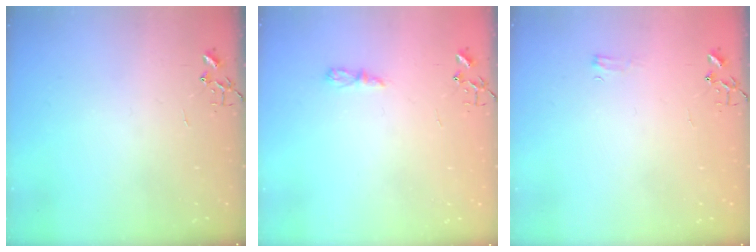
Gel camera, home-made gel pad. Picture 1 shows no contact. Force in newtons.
{"total": 5.2, "press": 5.1, "slide": 0.8}
{"total": 3.7, "press": 3.6, "slide": 0.6}